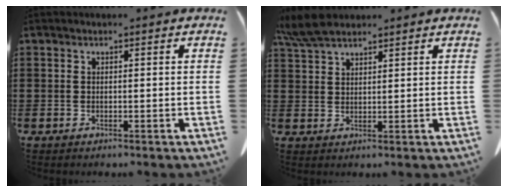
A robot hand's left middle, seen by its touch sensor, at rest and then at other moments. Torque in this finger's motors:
{"motor_torque": [0.39, 0.31, 0.12, 0.05]}